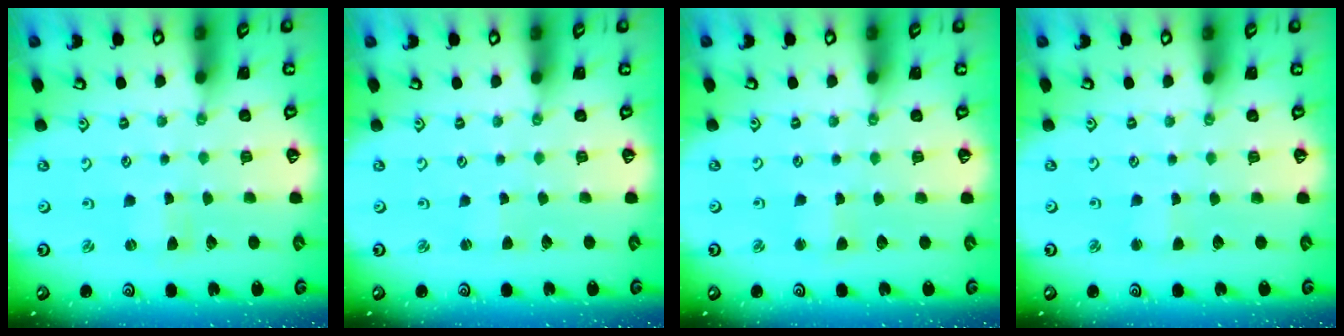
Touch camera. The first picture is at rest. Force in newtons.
{"total": 0.9, "press": 0.8, "slide": 0.1}
{"total": 2.1, "press": 2.1, "slide": 0.5}
{"total": 1.6, "press": 1.5, "slide": 0.4}